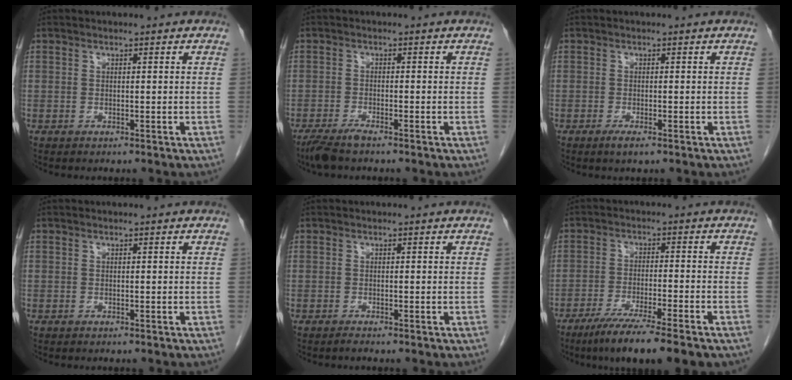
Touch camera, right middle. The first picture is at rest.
{"total": 3.5, "force": [-2.8, 0.4, 2.1], "torque": [-0.044, -0.009, -0.055]}
{"total": 1.6, "force": [-1.0, 0.1, 1.3], "torque": [-0.029, -0.006, -0.017]}
{"total": 0.0}
{"total": 0.5, "force": [-0.4, -0.2, 0.2], "torque": [-0.008, -0.003, -0.008]}
{"total": 10.2, "force": [-7.5, 0.0, 7.0], "torque": [-0.115, -0.028, -0.118]}